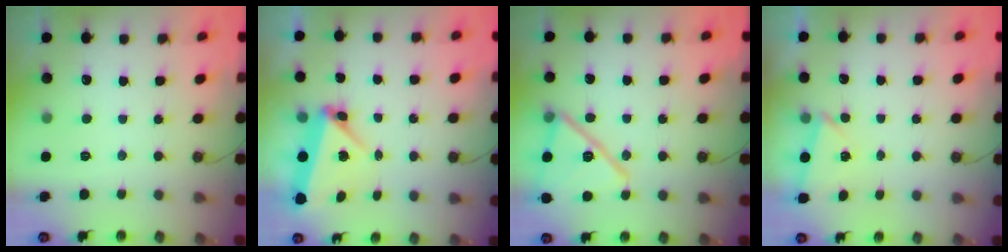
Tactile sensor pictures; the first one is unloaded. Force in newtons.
{"total": 5.5, "press": 5.4, "slide": 0.4}
{"total": 17.6, "press": 15.8, "slide": 7.7}
{"total": 2.5, "press": 0.6, "slide": 2.4}